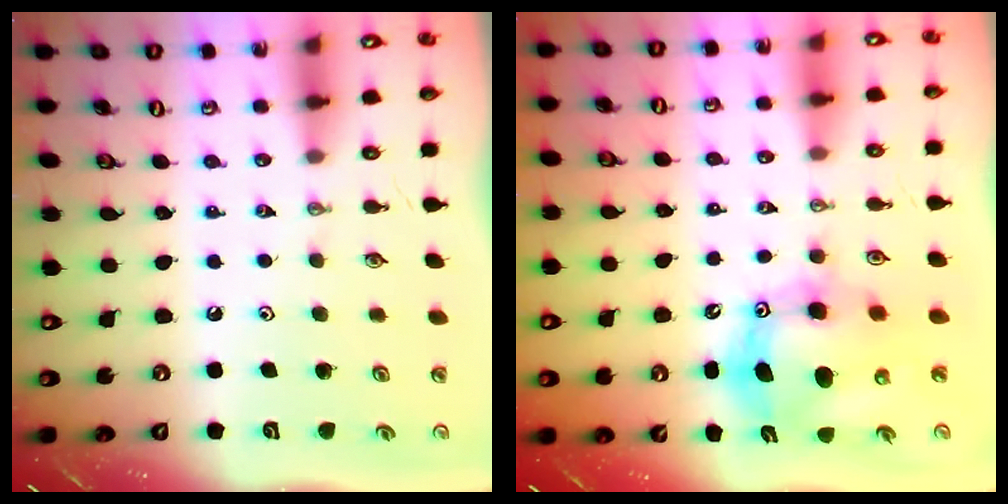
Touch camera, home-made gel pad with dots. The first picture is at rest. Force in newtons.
{"total": 12.3, "press": 12.0, "slide": 2.7}